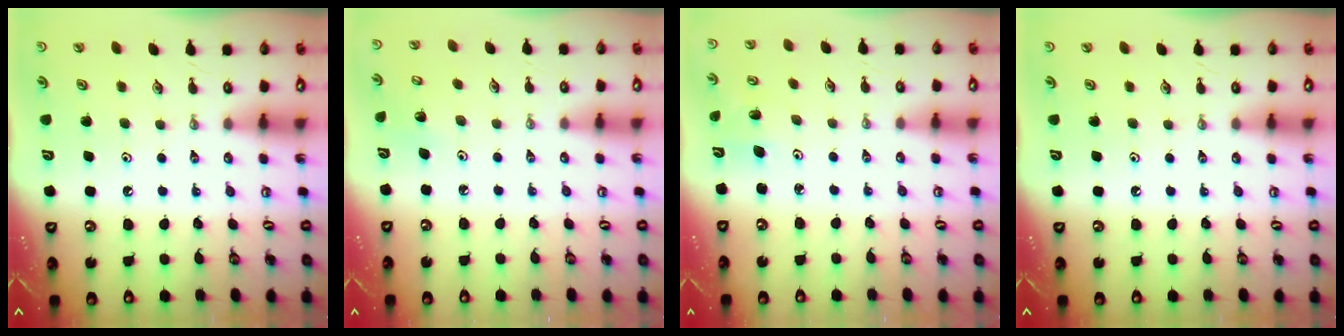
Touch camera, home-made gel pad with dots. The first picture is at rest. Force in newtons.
{"total": 3.0, "press": 2.9, "slide": 0.3}
{"total": 2.0, "press": 2.0, "slide": 0.2}
{"total": 0.0}